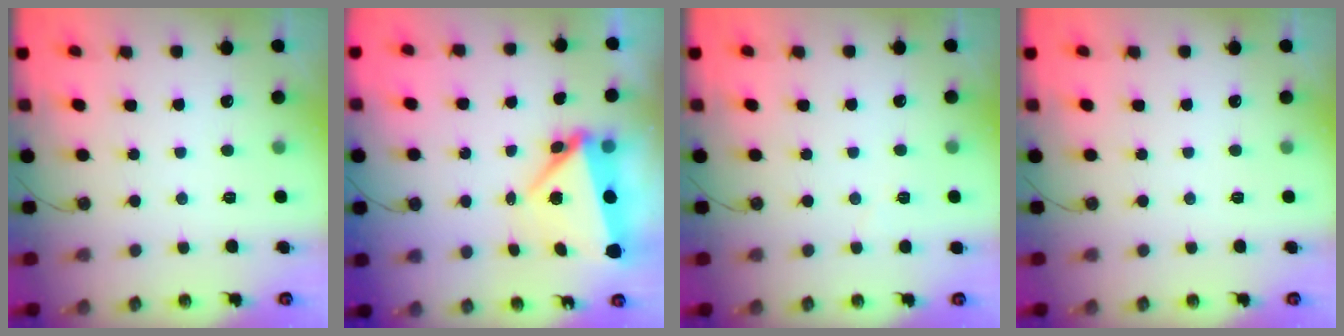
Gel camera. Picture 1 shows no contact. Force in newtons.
{"total": 8.8, "press": 6.2, "slide": 6.3}
{"total": 2.6, "press": 2.2, "slide": 1.5}
{"total": 0.0}